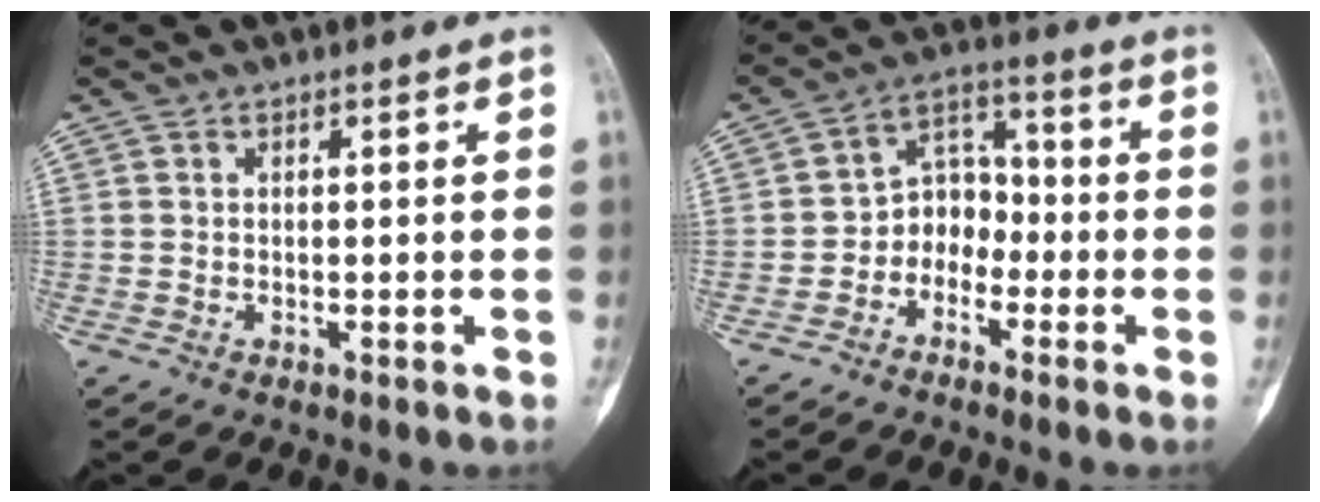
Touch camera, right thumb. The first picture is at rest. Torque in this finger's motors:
{"motor_torque": [0.13, 0.14, 0.53, -0.39, -0.06]}